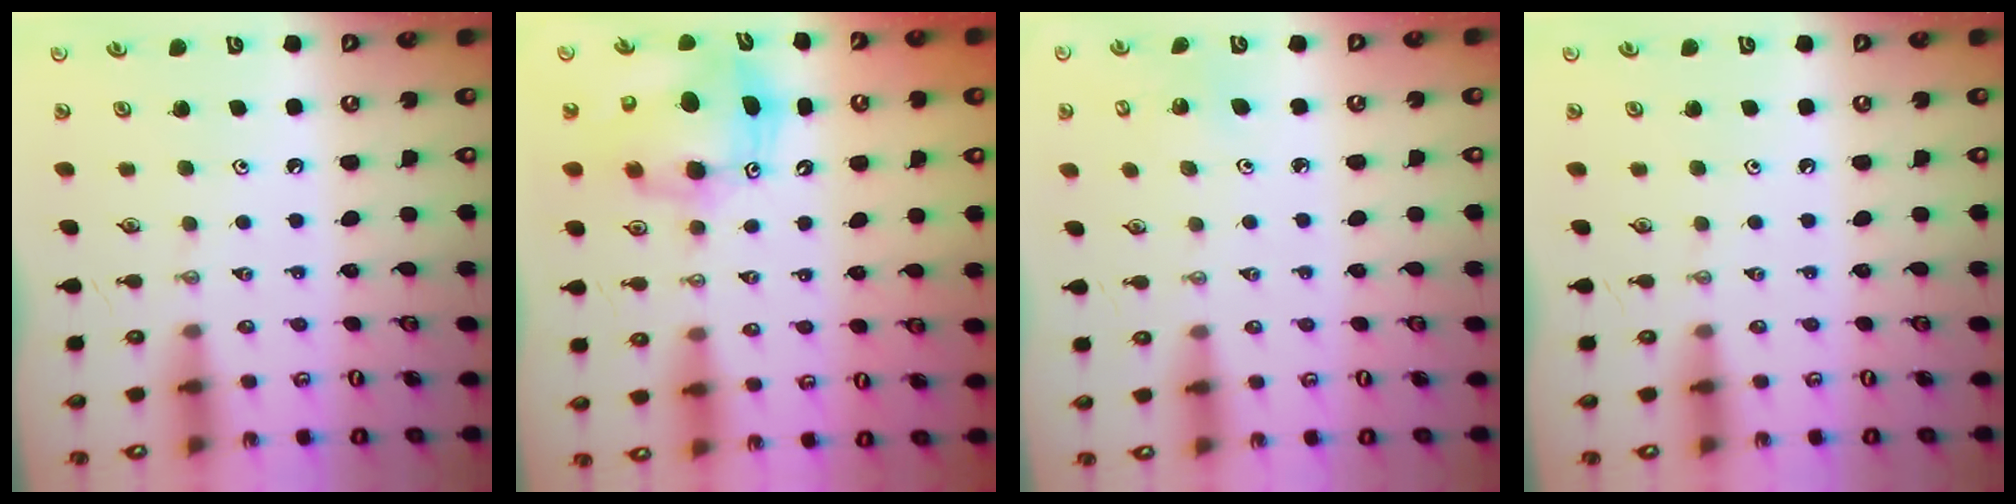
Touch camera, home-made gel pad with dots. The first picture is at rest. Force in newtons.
{"total": 10.4, "press": 10.2, "slide": 2.2}
{"total": 2.3, "press": 2.3, "slide": 0.3}
{"total": 0.0}